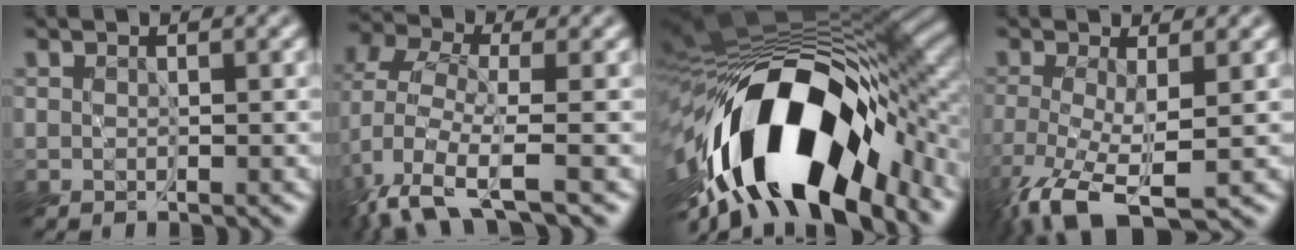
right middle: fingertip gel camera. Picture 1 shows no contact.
{"total": 6.5, "force": [-3.3, 2.4, 5.0], "torque": [-0.114, -0.006, -0.083]}
{"total": 16.3, "force": [-6.7, 7.4, 12.9], "torque": [-0.220, -0.001, -0.115]}
{"total": 6.1, "force": [-3.0, 1.7, 5.0], "torque": [-0.115, -0.020, -0.057]}